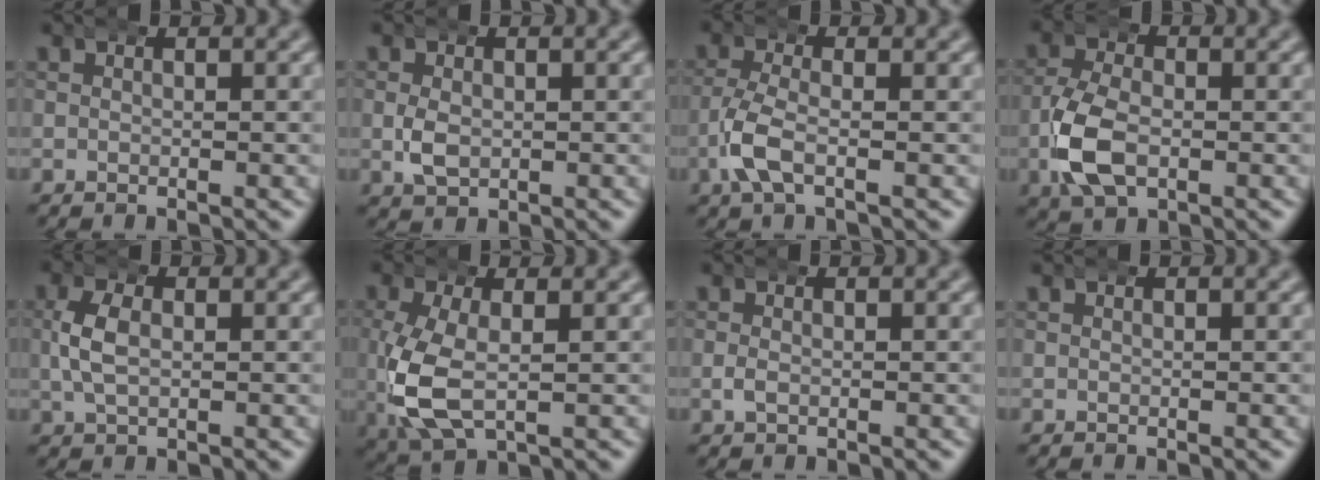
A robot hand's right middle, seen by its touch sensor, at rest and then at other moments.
{"total": 2.3, "force": [-0.2, 1.6, 1.6], "torque": [-0.043, -0.008, 0.006]}
{"total": 3.7, "force": [-1.2, 1.5, 3.1], "torque": [-0.078, -0.008, -0.020]}
{"total": 5.5, "force": [-1.2, 3.6, 4.0], "torque": [-0.104, -0.009, -0.017]}
{"total": 2.9, "force": [0.3, 1.7, 2.3], "torque": [-0.061, -0.001, 0.011]}
{"total": 6.7, "force": [-0.7, 4.2, 5.3], "torque": [-0.147, -0.021, 0.008]}
{"total": 0.9, "force": [-0.3, 0.6, 0.7], "torque": [-0.025, -0.006, 0.001]}
{"total": 0.0}